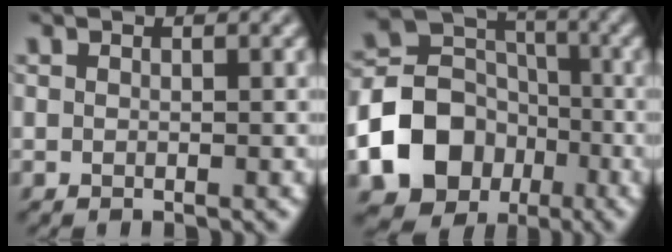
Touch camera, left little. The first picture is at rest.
{"total": 11.2, "force": [-4.3, 9.1, 4.8], "torque": [-0.101, -0.008, -0.095]}